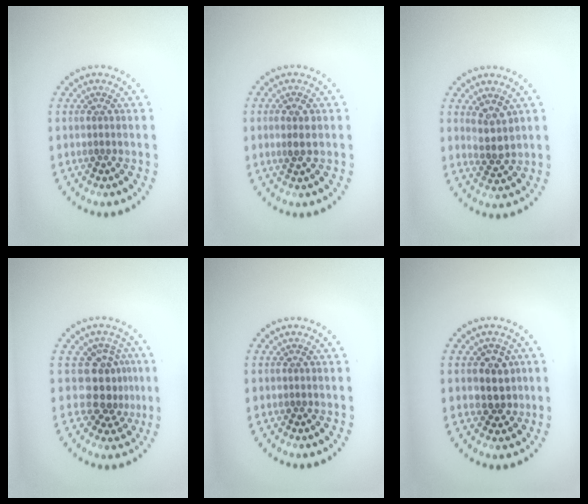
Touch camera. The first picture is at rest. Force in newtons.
{"total": 1.7, "press": 1.7, "slide": 0.3}
{"total": 2.3, "press": 2.0, "slide": 1.1}
{"total": 3.4, "press": 2.6, "slide": 2.2}
{"total": 0.0}
{"total": 2.7, "press": 2.5, "slide": 1.0}